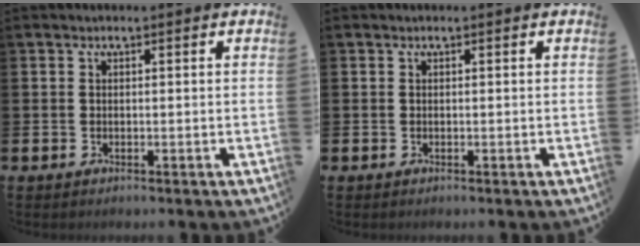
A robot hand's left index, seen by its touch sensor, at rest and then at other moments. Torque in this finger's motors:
{"motor_torque": [0.00, 0.00, 0.00, 0.00]}